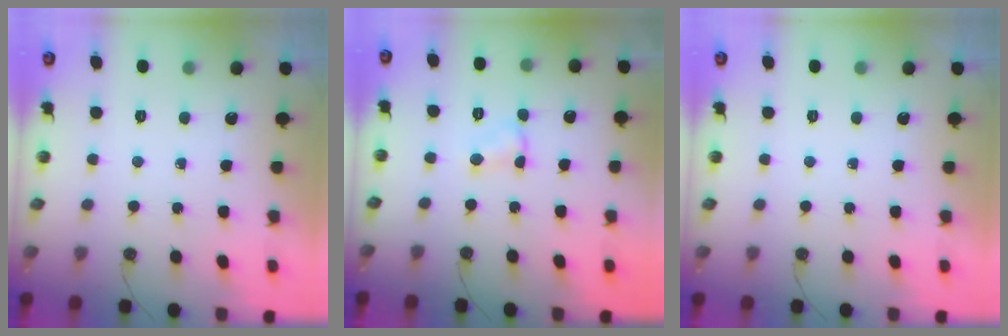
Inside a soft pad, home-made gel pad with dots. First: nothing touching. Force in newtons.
{"total": 3.3, "press": 3.3, "slide": 0.5}
{"total": 0.0}